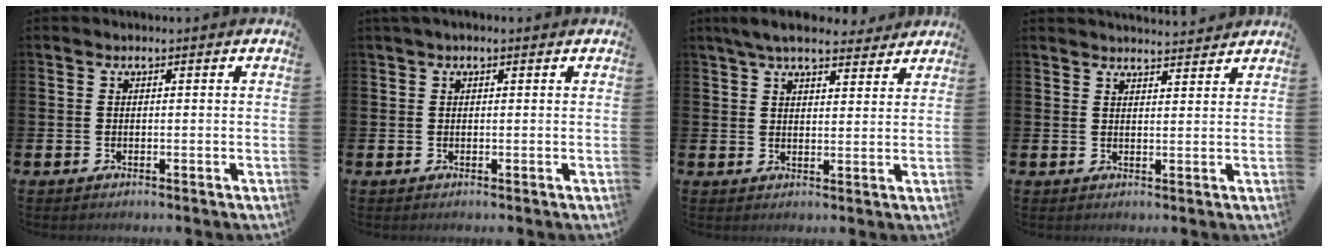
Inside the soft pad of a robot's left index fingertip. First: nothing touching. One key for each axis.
{"total": 0.8, "fx": 0.4, "fy": 0.3, "fz": 0.5, "tx": -0.011, "ty": 0.005, "tz": 0.007}
{"total": 6.3, "fx": 5.7, "fy": 1.4, "fz": 2.2, "tx": -0.050, "ty": -0.018, "tz": 0.103}
{"total": 3.2, "fx": 3.2, "fy": 0.0, "fz": 0.0, "tx": -0.008, "ty": -0.018, "tz": 0.058}